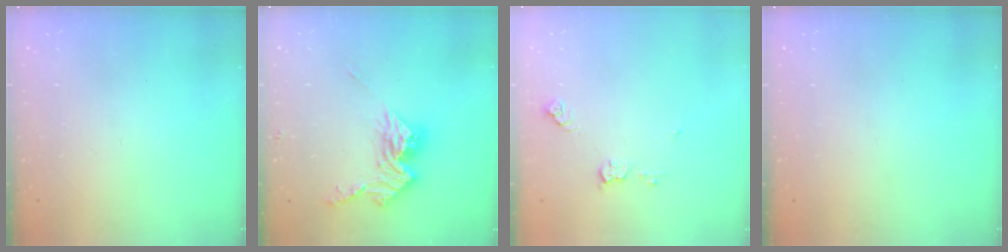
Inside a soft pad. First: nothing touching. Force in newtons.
{"total": 12.8, "press": 12.7, "slide": 1.1}
{"total": 6.8, "press": 6.8, "slide": 0.5}
{"total": 0.0}